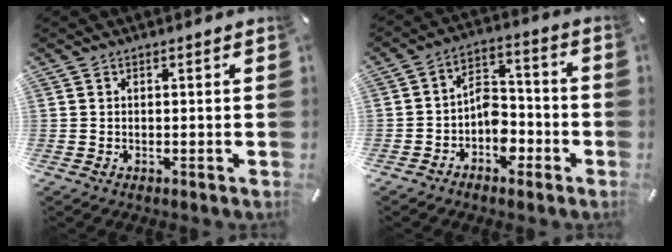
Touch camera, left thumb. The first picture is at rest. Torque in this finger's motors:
{"motor_torque": [0.20, 0.72, -0.01, 0.11, 0.04]}